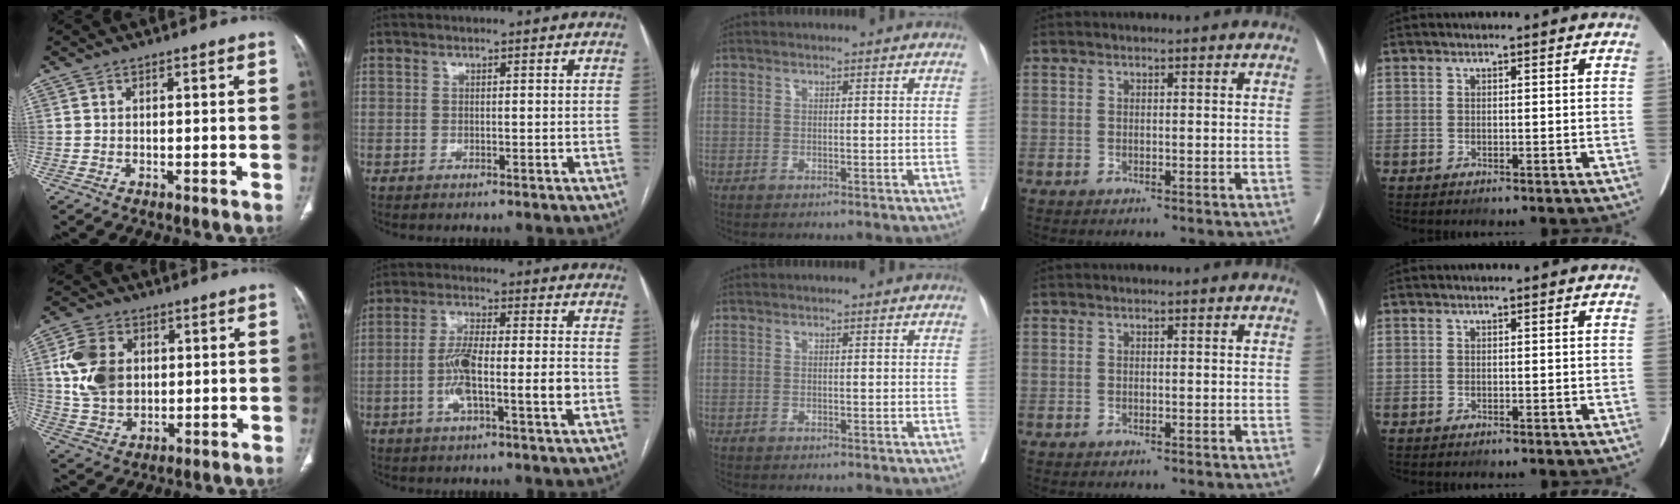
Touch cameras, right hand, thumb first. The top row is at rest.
{"thumb": {"total": 13.1, "force": [2.1, 9.4, 8.9], "torque": [-0.161, 0.000, 0.043]}, "index": {"total": 9.8, "force": [-2.3, 1.5, 9.4], "torque": [-0.177, 0.013, -0.040]}, "middle": {"total": 0.7, "force": [-0.7, -0.2, 0.2], "torque": [0.001, -0.001, -0.013]}}